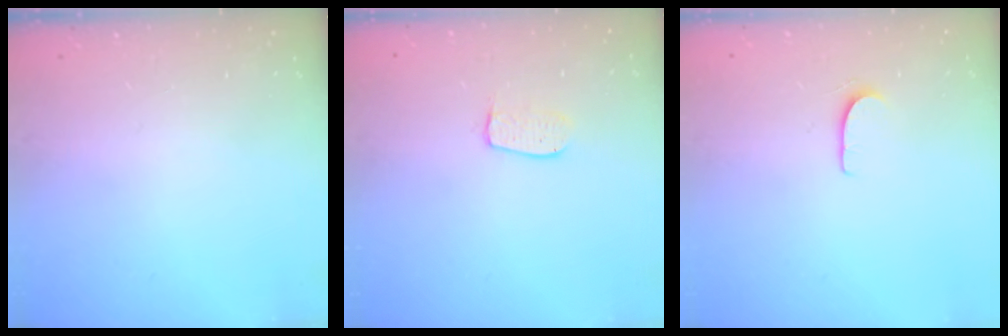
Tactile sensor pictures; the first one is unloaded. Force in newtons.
{"total": 6.7, "press": 6.7, "slide": 0.5}
{"total": 5.1, "press": 5.1, "slide": 0.4}